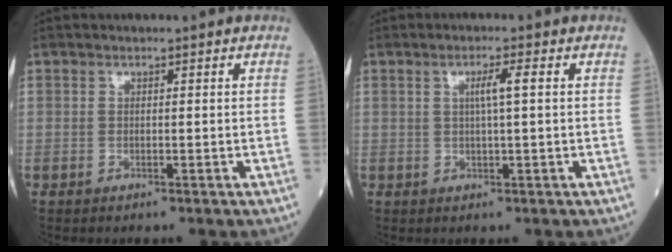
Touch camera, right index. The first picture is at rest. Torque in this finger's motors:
{"motor_torque": [0.50, 0.22, 0.24, 0.07]}